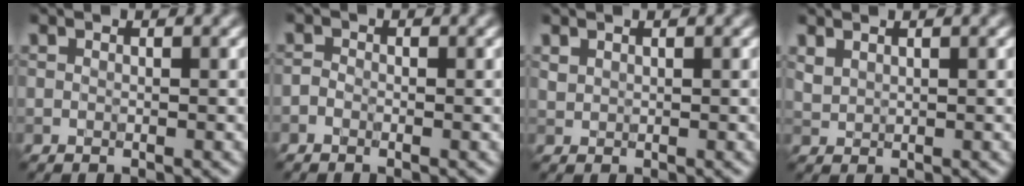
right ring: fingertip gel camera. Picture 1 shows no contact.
{"total": 0.8, "force": [-0.5, 0.5, 0.3], "torque": [-0.006, 0.000, -0.014]}
{"total": 0.7, "force": [0.6, 0.3, 0.1], "torque": [-0.007, 0.000, 0.017]}
{"total": 1.1, "force": [0.9, 0.4, 0.3], "torque": [-0.014, -0.001, 0.025]}